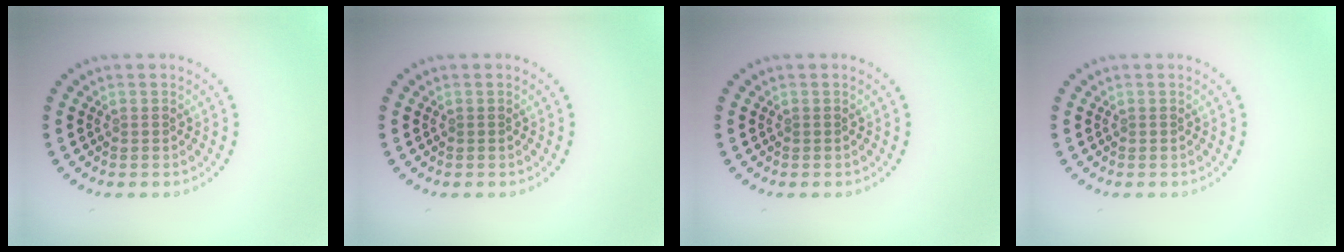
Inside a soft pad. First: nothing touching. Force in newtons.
{"total": 0.0}
{"total": 0.0}
{"total": 0.0}